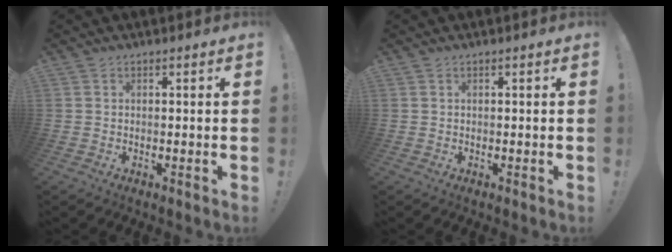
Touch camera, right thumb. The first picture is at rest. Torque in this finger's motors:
{"motor_torque": [-0.07, -0.04, 0.03, -0.01, 0.06]}